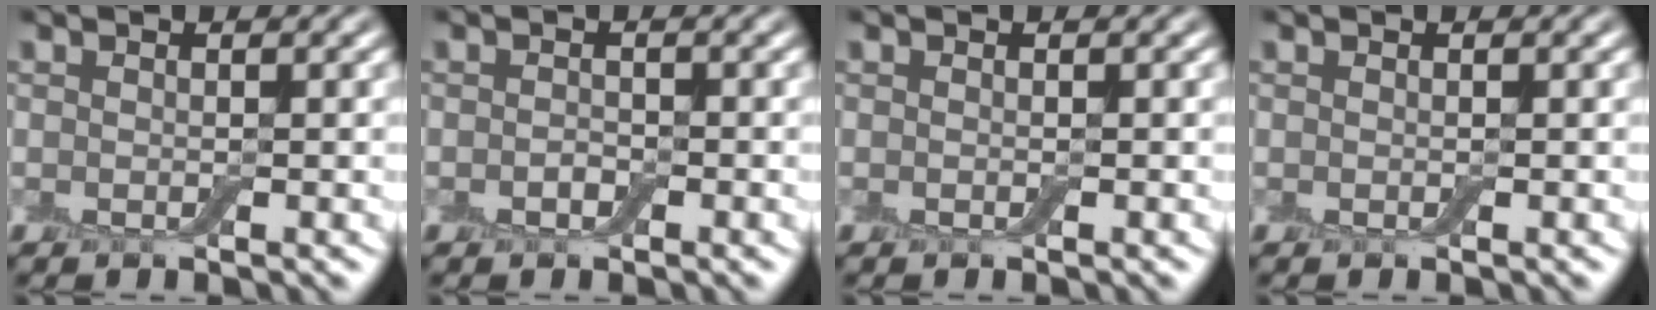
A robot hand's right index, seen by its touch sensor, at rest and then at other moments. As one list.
[{"total": 0.7, "force": [-0.3, 0.5, 0.4], "torque": [-0.009, 0.000, -0.006]}, {"total": 0.0}, {"total": 0.0}]